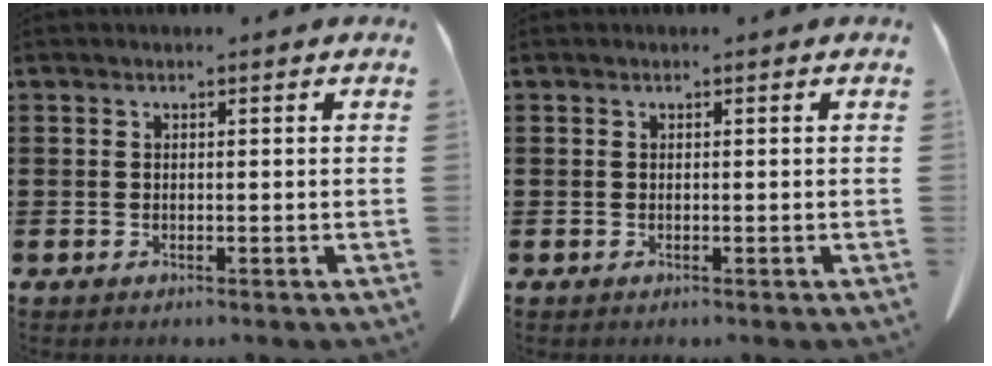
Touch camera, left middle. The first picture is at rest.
{"total": 0.0}